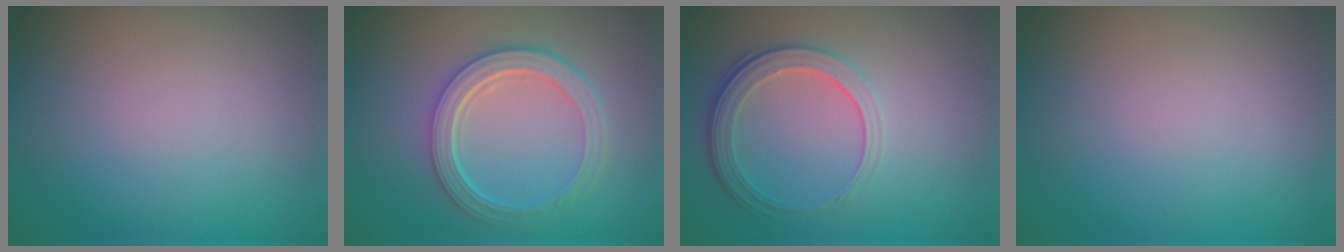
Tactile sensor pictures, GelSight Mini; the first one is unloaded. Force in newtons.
{"total": 5.0, "press": 3.8, "slide": 3.3}
{"total": 3.2, "press": 2.6, "slide": 1.9}
{"total": 0.0}